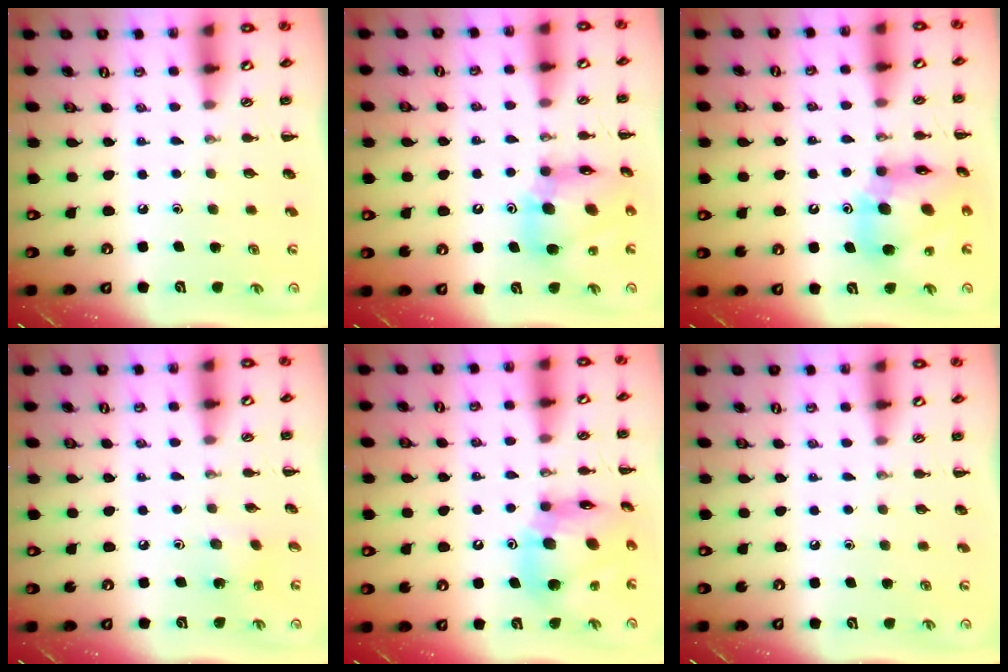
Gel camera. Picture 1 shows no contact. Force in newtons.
{"total": 13.7, "press": 13.1, "slide": 3.9}
{"total": 15.2, "press": 14.4, "slide": 4.8}
{"total": 1.7, "press": 1.6, "slide": 0.6}
{"total": 14.2, "press": 13.8, "slide": 3.4}
{"total": 0.0}